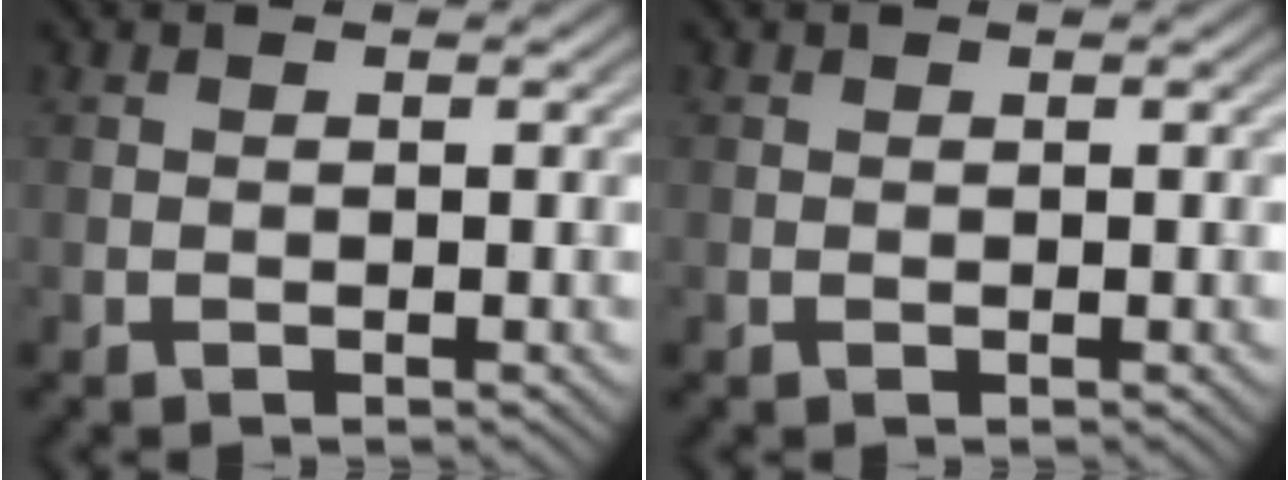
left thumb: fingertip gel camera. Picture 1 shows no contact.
{"total": 0.0}